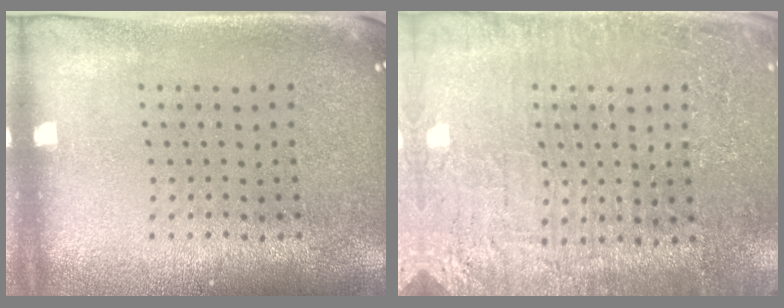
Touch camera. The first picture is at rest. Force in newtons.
{"total": 3.3, "press": 3.2, "slide": 0.6}